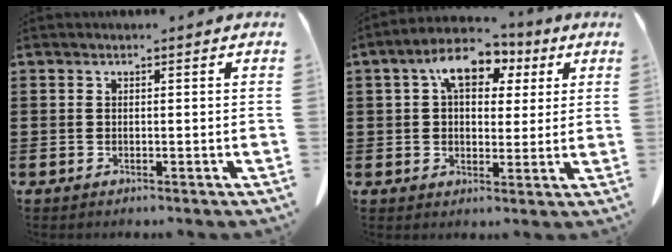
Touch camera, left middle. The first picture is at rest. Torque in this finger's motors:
{"motor_torque": [1.19, 0.95, 0.39, 0.19]}